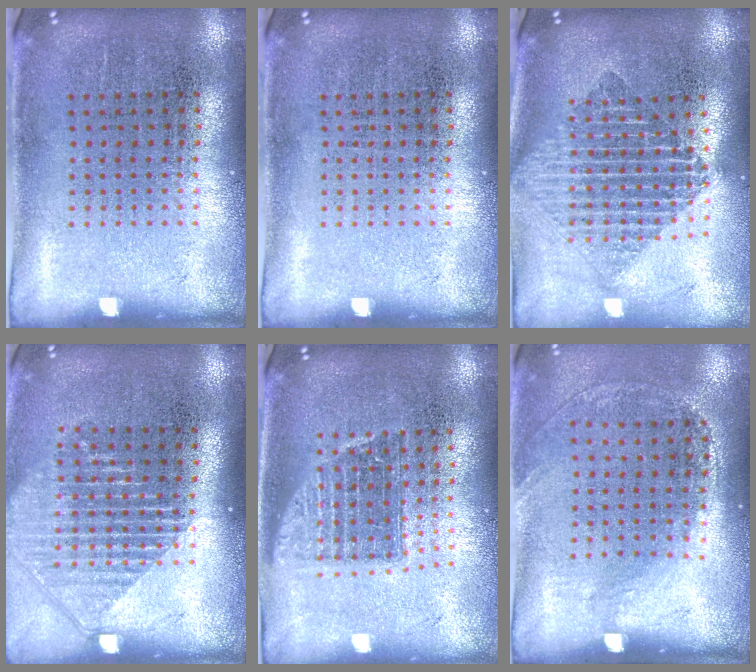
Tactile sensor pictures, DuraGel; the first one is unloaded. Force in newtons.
{"total": 0.0}
{"total": 1.9, "press": 1.6, "slide": 1.1}
{"total": 1.5, "press": 1.4, "slide": 0.6}
{"total": 1.4, "press": 1.2, "slide": 0.8}
{"total": 1.3, "press": 0.9, "slide": 0.9}